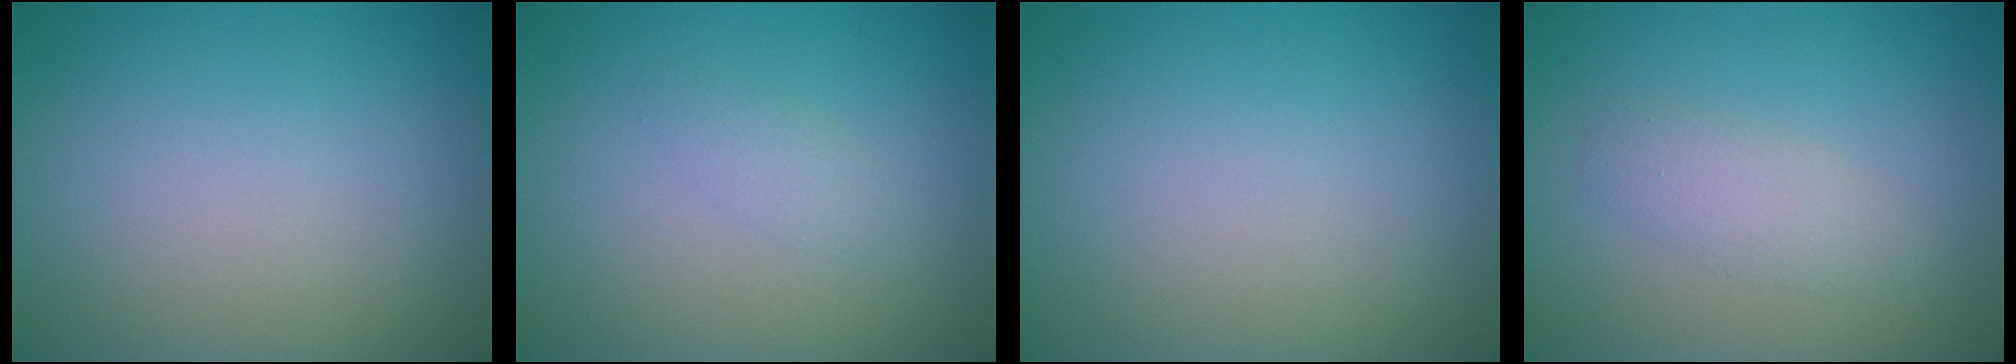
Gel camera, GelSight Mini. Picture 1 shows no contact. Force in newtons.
{"total": 1.1, "press": 1.1, "slide": 0.0}
{"total": 0.0}
{"total": 1.9, "press": 1.9, "slide": 0.0}